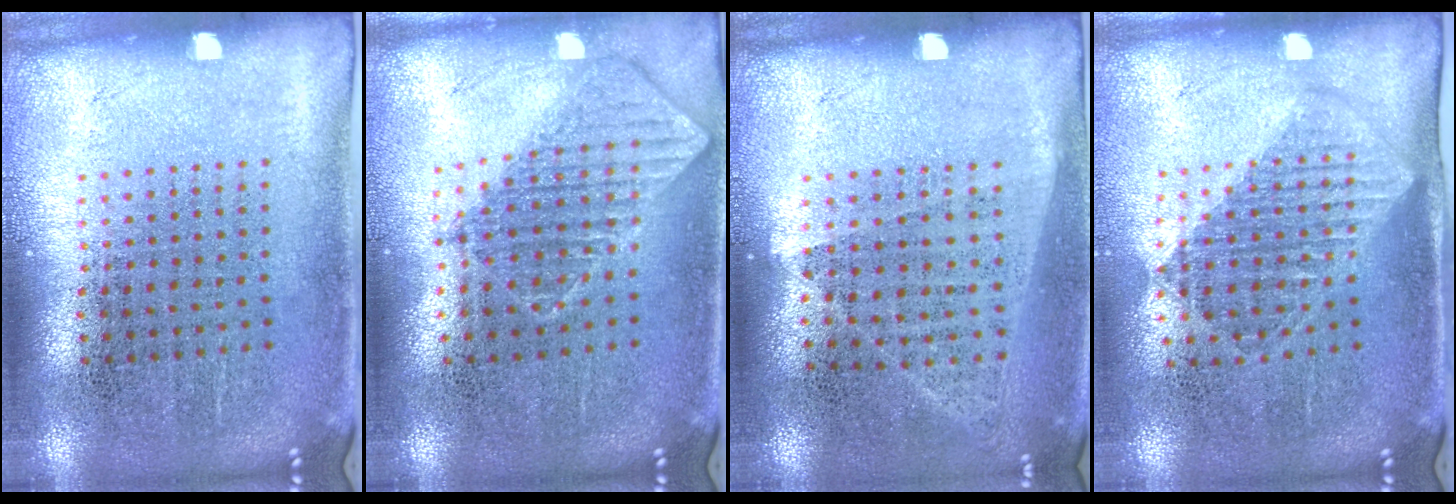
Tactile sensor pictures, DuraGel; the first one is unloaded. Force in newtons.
{"total": 0.9, "press": 0.9, "slide": 0.1}
{"total": 1.0, "press": 0.9, "slide": 0.4}
{"total": 1.2, "press": 1.0, "slide": 0.5}